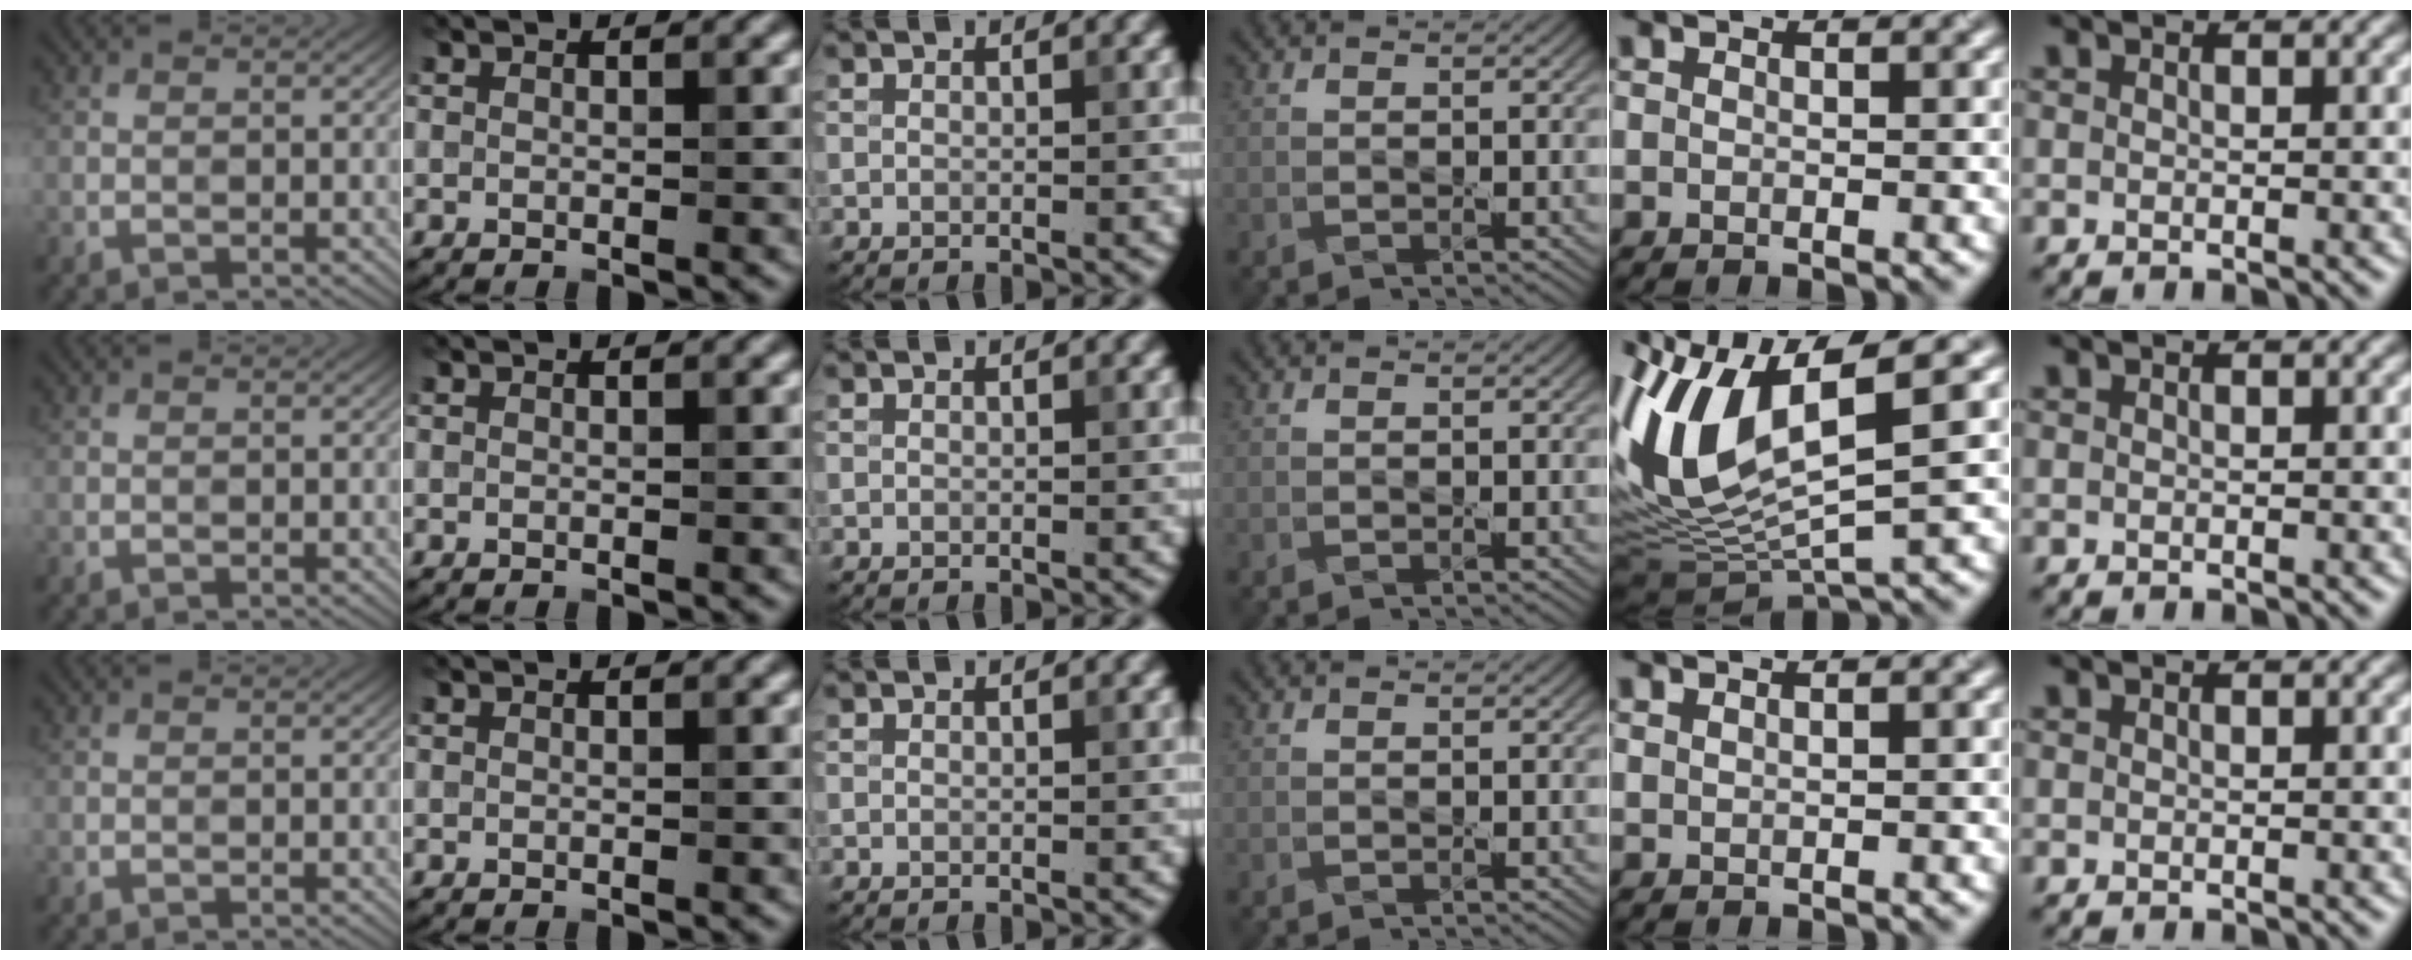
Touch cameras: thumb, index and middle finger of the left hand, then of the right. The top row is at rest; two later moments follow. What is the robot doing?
{"motion": "press", "object": "sticky note"}